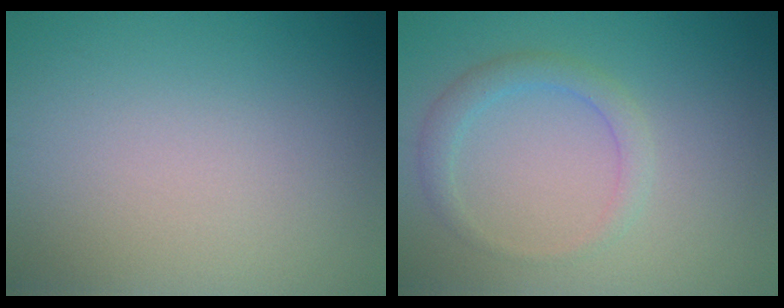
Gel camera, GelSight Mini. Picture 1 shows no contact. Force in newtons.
{"total": 2.2, "press": 2.2, "slide": 0.1}